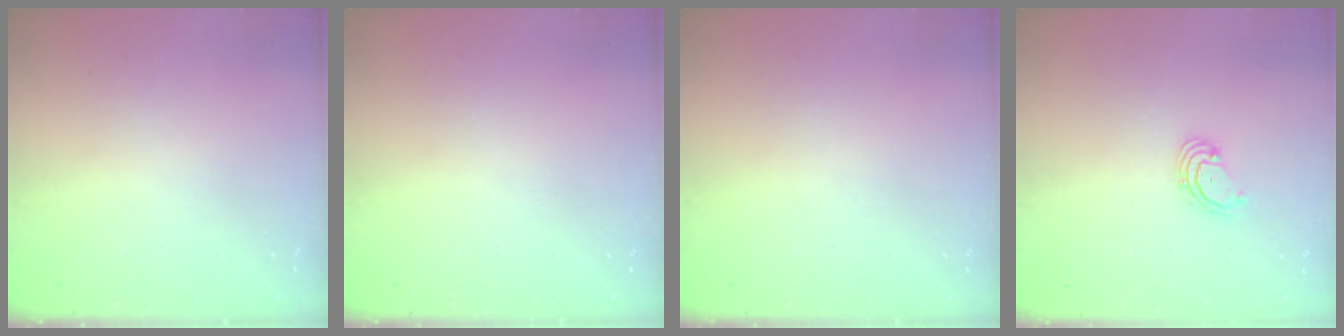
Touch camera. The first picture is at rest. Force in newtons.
{"total": 0.0}
{"total": 0.0}
{"total": 2.0, "press": 1.9, "slide": 0.6}